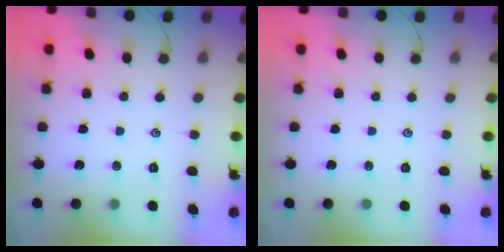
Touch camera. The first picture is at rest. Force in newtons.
{"total": 0.0}